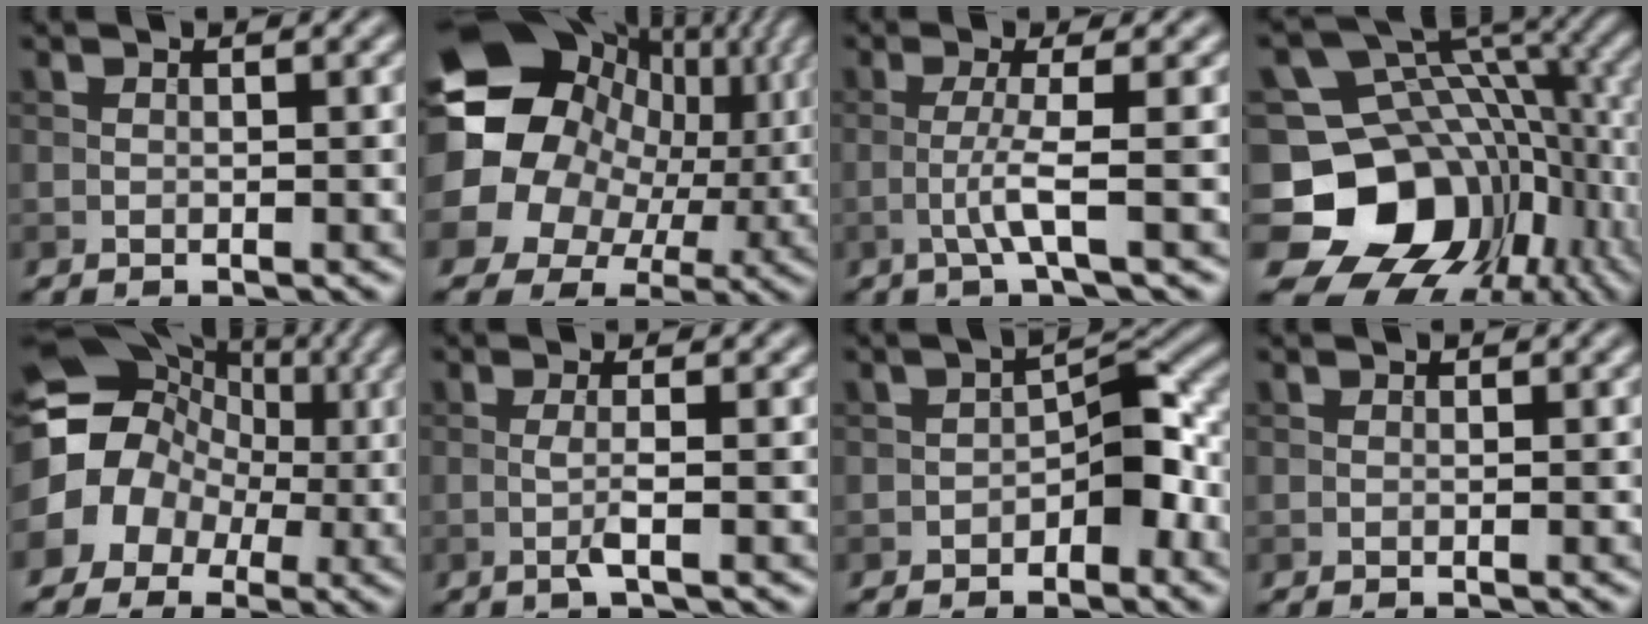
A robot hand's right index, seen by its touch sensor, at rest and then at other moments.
{"total": 22.5, "force": [4.2, 19.7, 10.1], "torque": [-0.210, 0.020, 0.036]}
{"total": 2.9, "force": [-0.9, 0.1, 2.8], "torque": [-0.057, 0.003, -0.026]}
{"total": 15.1, "force": [-4.1, 12.1, 8.1], "torque": [-0.151, -0.011, -0.078]}
{"total": 13.8, "force": [0.0, 12.5, 5.8], "torque": [-0.133, 0.021, -0.034]}
{"total": 1.8, "force": [-0.4, 0.1, 1.8], "torque": [-0.039, -0.002, -0.012]}
{"total": 4.4, "force": [-1.7, 2.3, 3.3], "torque": [-0.033, 0.016, -0.032]}
{"total": 0.0}